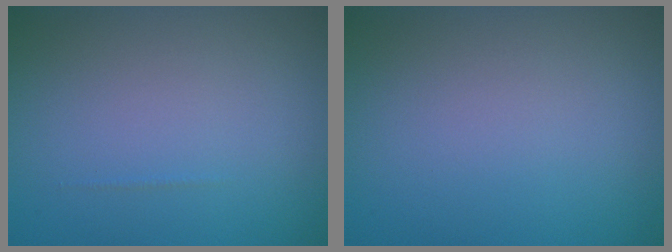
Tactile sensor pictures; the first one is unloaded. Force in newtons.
{"total": 0.0}